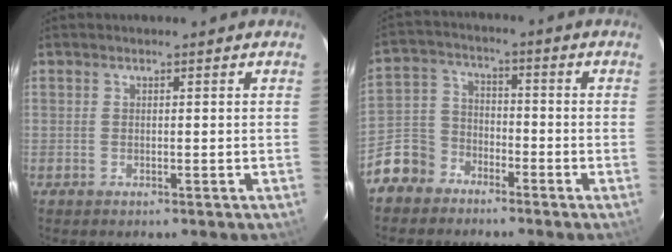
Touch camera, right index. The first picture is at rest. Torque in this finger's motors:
{"motor_torque": [-0.05, -0.03, -0.91, -0.21]}